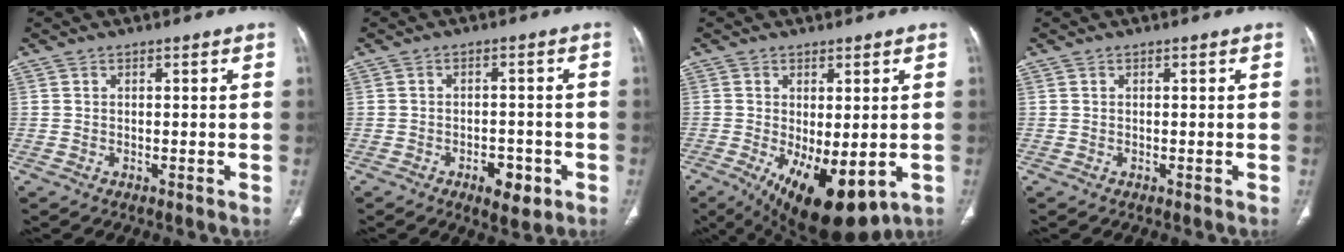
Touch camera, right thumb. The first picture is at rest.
{"total": 5.5, "force": [-2.7, 2.8, 4.0], "torque": [-0.043, 0.009, -0.033]}
{"total": 14.1, "force": [-4.6, 6.1, 11.8], "torque": [-0.179, -0.019, -0.049]}
{"total": 0.0}